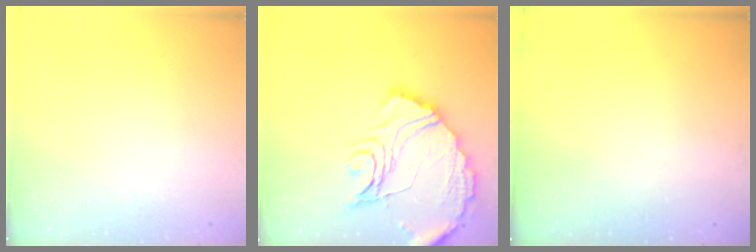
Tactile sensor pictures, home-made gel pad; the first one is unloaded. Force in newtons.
{"total": 21.9, "press": 21.8, "slide": 2.0}
{"total": 3.2, "press": 3.2, "slide": 0.1}